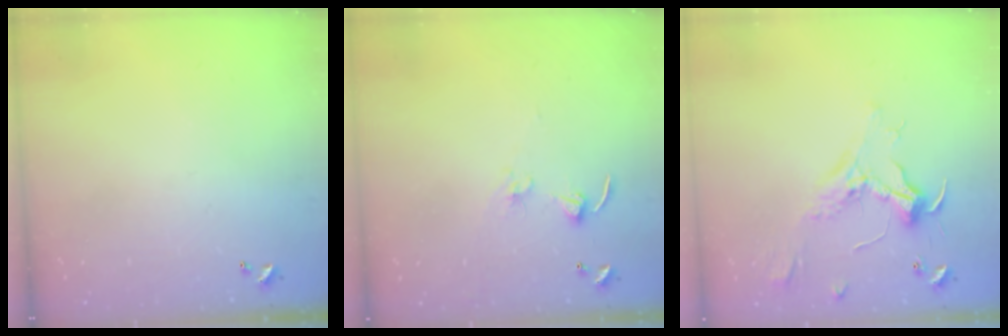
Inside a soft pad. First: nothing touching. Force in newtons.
{"total": 2.7, "press": 2.7, "slide": 0.2}
{"total": 2.3, "press": 2.2, "slide": 0.8}